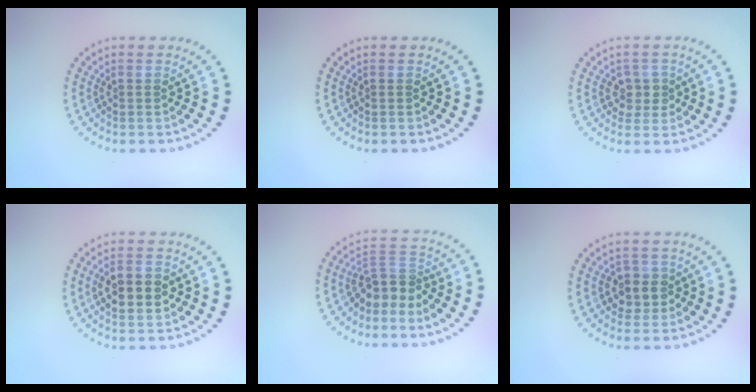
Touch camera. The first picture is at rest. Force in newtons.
{"total": 0.0}
{"total": 1.7, "press": 1.6, "slide": 0.5}
{"total": 4.4, "press": 4.4, "slide": 0.1}
{"total": 3.1, "press": 2.4, "slide": 1.9}
{"total": 2.6, "press": 2.4, "slide": 0.8}